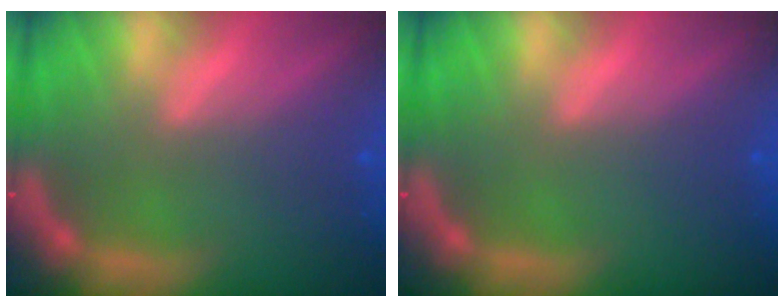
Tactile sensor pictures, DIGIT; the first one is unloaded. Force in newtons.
{"total": 0.0}